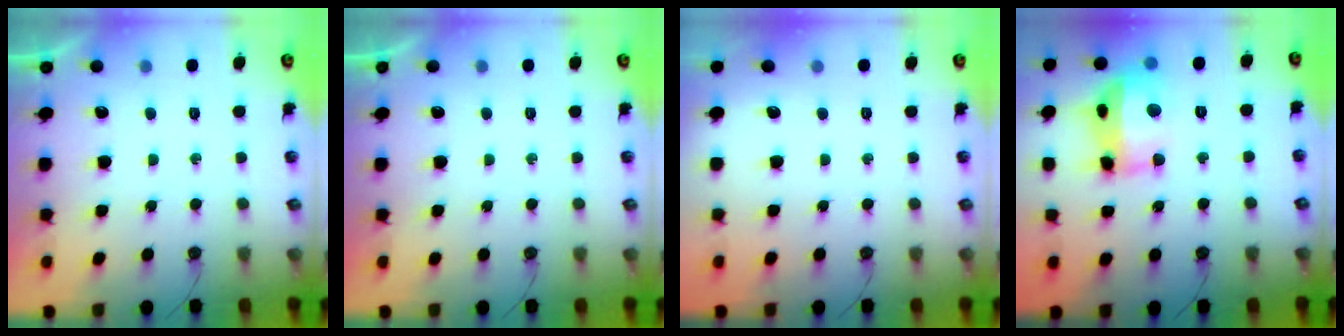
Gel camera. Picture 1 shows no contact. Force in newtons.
{"total": 0.0}
{"total": 0.0}
{"total": 17.0, "press": 16.9, "slide": 1.9}